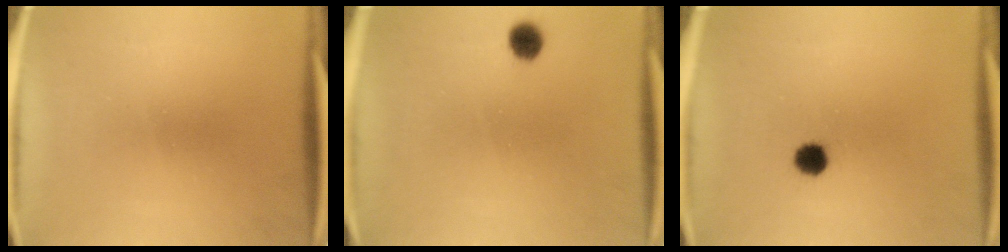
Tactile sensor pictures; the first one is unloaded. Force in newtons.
{"total": 3.1}
{"total": 3.7}